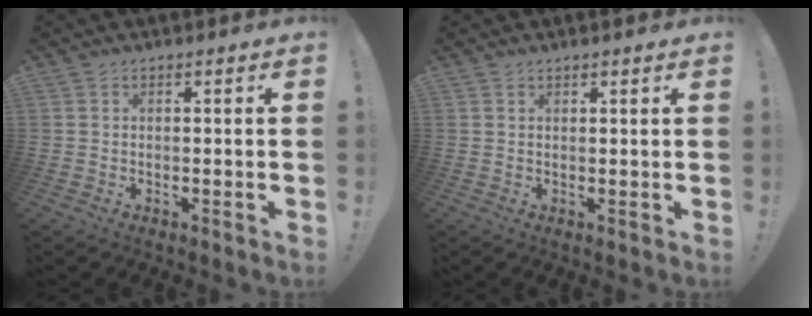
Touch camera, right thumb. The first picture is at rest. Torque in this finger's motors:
{"motor_torque": [0.00, 0.00, 0.00, 0.01, 0.00]}